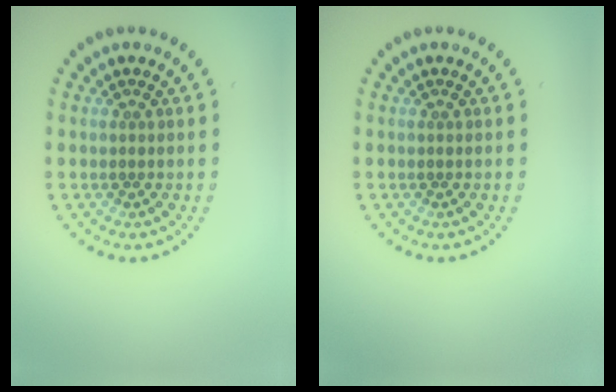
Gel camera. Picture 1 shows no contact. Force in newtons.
{"total": 0.0}